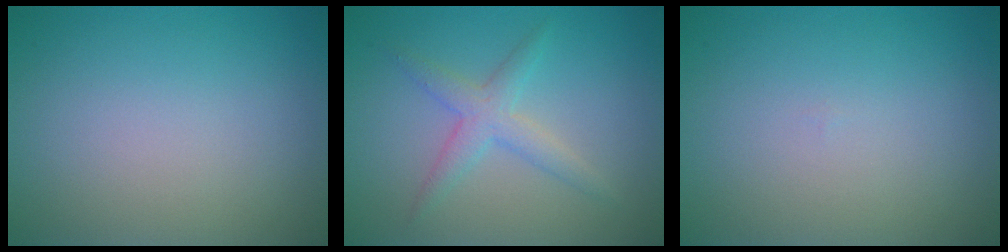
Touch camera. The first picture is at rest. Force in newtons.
{"total": 2.5, "press": 2.5, "slide": 0.1}
{"total": 0.0}